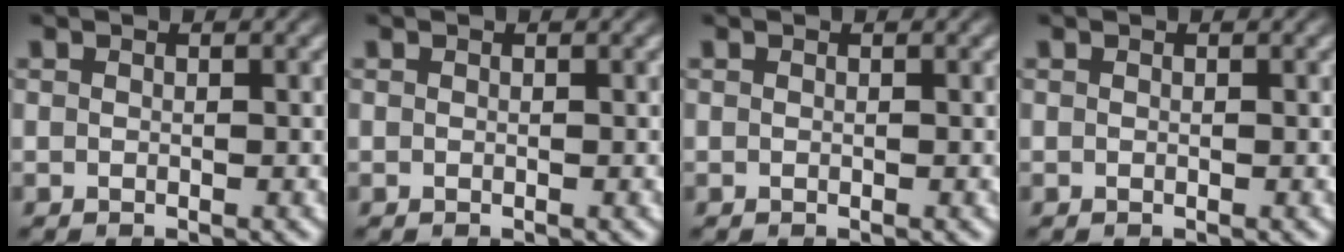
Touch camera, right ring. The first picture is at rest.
{"total": 0.0}
{"total": 0.0}
{"total": 0.0}